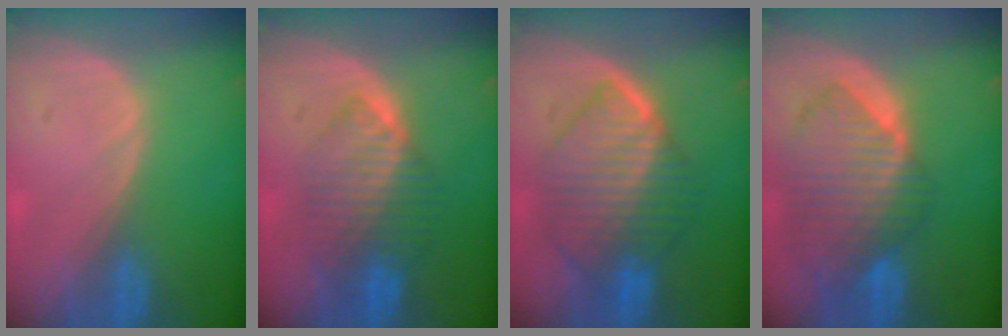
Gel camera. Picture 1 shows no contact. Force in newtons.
{"total": 7.5, "press": 7.3, "slide": 1.6}
{"total": 10.1, "press": 10.1, "slide": 1.0}
{"total": 10.4, "press": 9.0, "slide": 5.1}